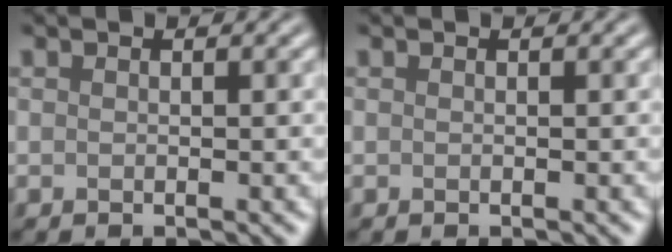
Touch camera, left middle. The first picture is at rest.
{"total": 0.0}